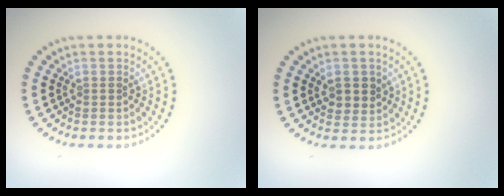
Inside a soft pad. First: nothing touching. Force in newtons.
{"total": 2.3, "press": 2.2, "slide": 0.7}